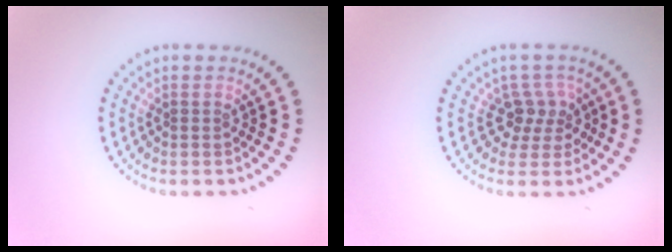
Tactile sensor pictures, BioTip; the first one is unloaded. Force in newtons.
{"total": 2.7, "press": 2.0, "slide": 1.9}